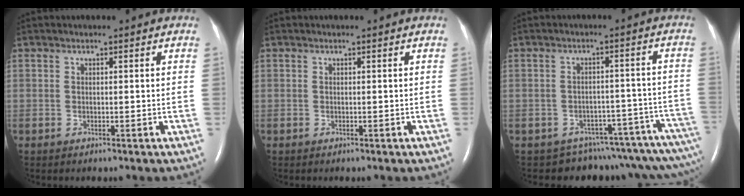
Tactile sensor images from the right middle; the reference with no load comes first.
{"total": 0.0}
{"total": 14.4, "force": [-13.9, 2.4, 3.0], "torque": [0.009, 0.040, -0.155]}